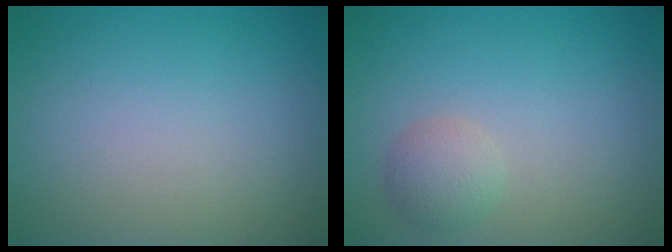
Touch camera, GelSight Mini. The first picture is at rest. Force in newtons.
{"total": 2.0, "press": 2.0, "slide": 0.1}